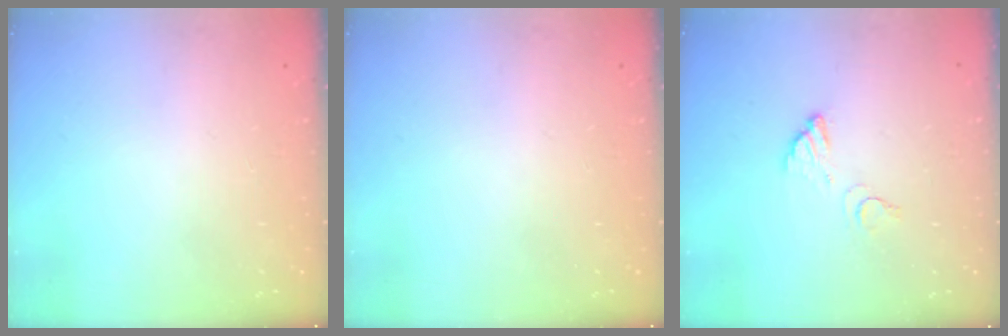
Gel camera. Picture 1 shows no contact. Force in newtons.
{"total": 0.0}
{"total": 3.7, "press": 3.7, "slide": 0.2}